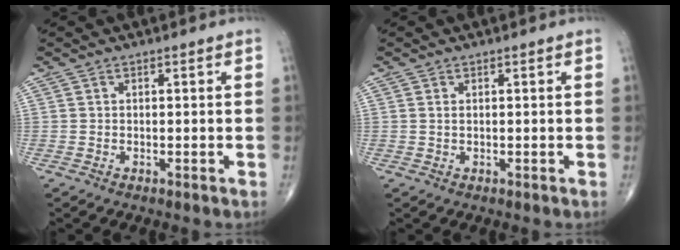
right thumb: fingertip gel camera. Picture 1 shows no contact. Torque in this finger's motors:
{"motor_torque": [-0.34, 0.42, -0.07, 0.00, -0.06]}